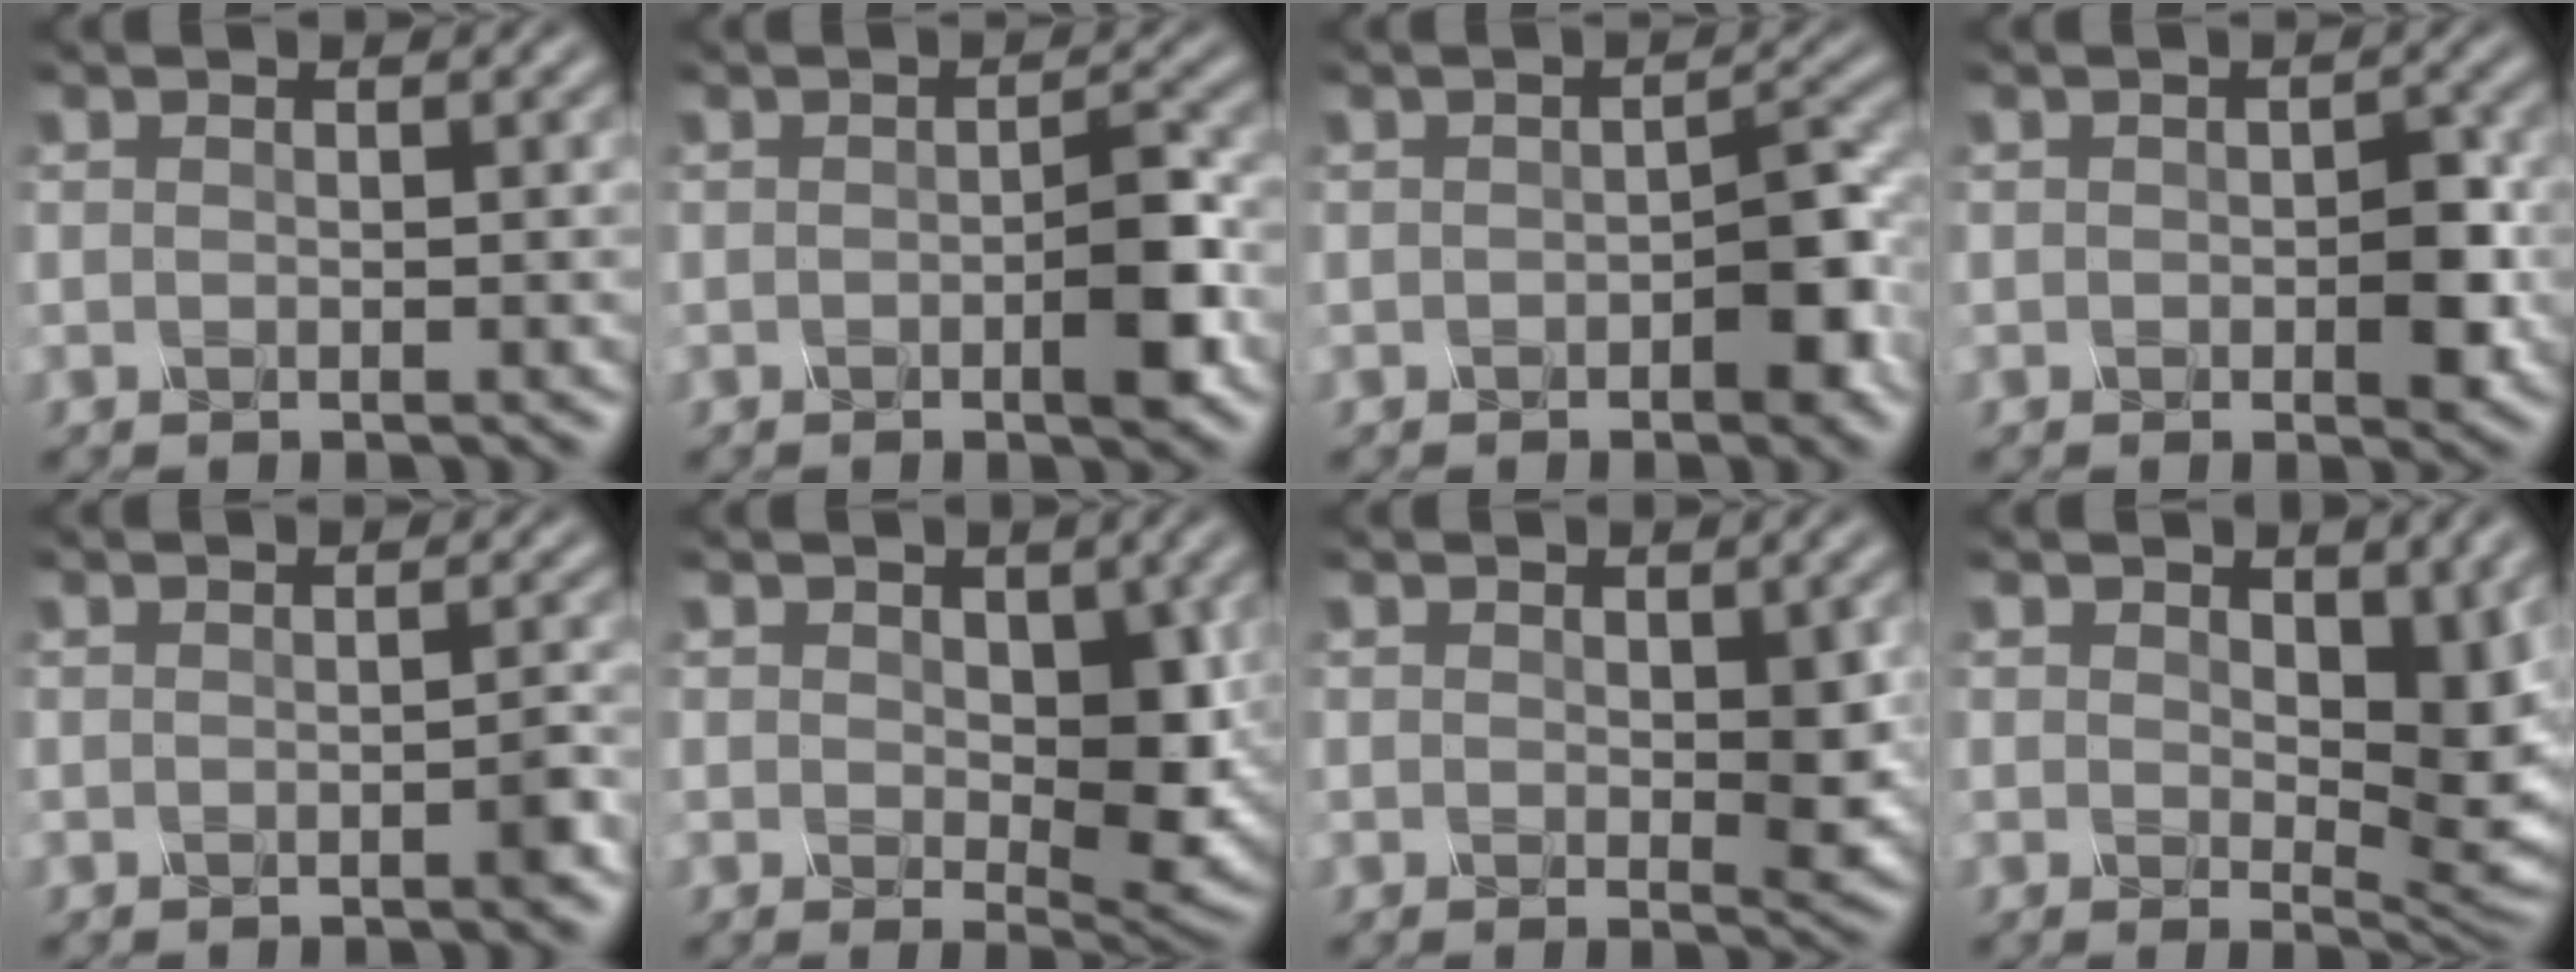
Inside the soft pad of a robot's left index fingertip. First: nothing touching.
{"total": 3.1, "force": [-1.3, 0.4, 2.8], "torque": [-0.061, -0.001, -0.014]}
{"total": 3.0, "force": [-1.5, 0.7, 2.5], "torque": [-0.050, 0.003, -0.016]}
{"total": 2.8, "force": [-0.8, 1.0, 2.4], "torque": [-0.052, 0.000, -0.003]}
{"total": 1.6, "force": [-1.2, 0.0, 1.0], "torque": [-0.021, 0.003, -0.013]}
{"total": 5.2, "force": [0.0, 2.7, 4.4], "torque": [-0.076, -0.008, 0.012]}
{"total": 2.3, "force": [0.0, 0.8, 2.2], "torque": [-0.050, -0.005, 0.010]}
{"total": 6.5, "force": [1.0, 3.2, 5.5], "torque": [-0.100, -0.010, 0.027]}